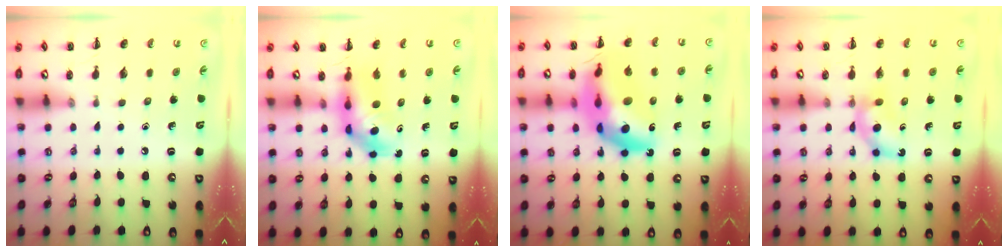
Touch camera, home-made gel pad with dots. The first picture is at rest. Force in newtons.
{"total": 6.3, "press": 6.1, "slide": 1.4}
{"total": 22.4, "press": 21.7, "slide": 5.5}
{"total": 5.2, "press": 5.1, "slide": 1.0}